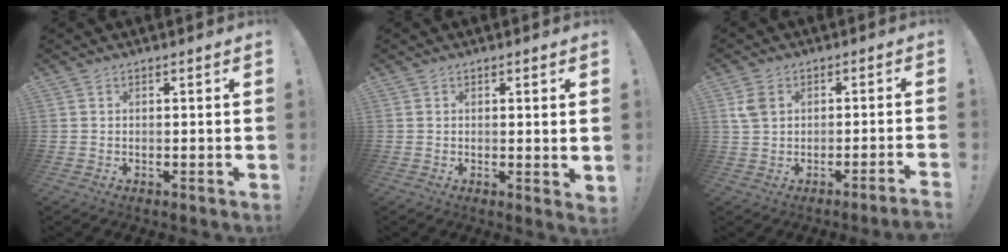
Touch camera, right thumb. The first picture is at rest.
{"total": 1.7, "force": [0.8, -0.1, 1.5], "torque": [-0.016, -0.006, 0.011]}
{"total": 4.4, "force": [-1.2, 2.3, 3.6], "torque": [-0.068, 0.011, -0.019]}